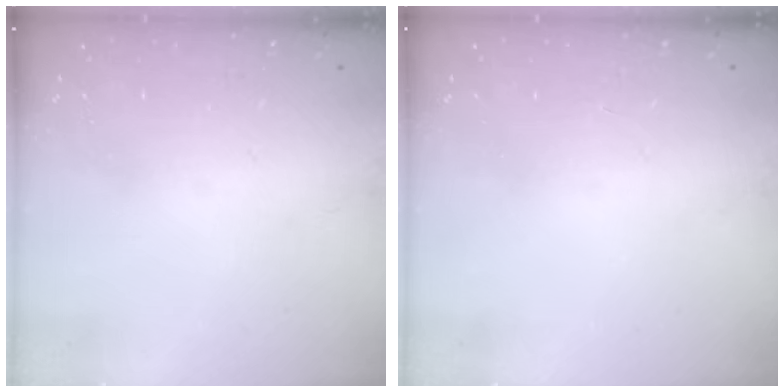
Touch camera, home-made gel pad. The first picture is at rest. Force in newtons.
{"total": 0.0}